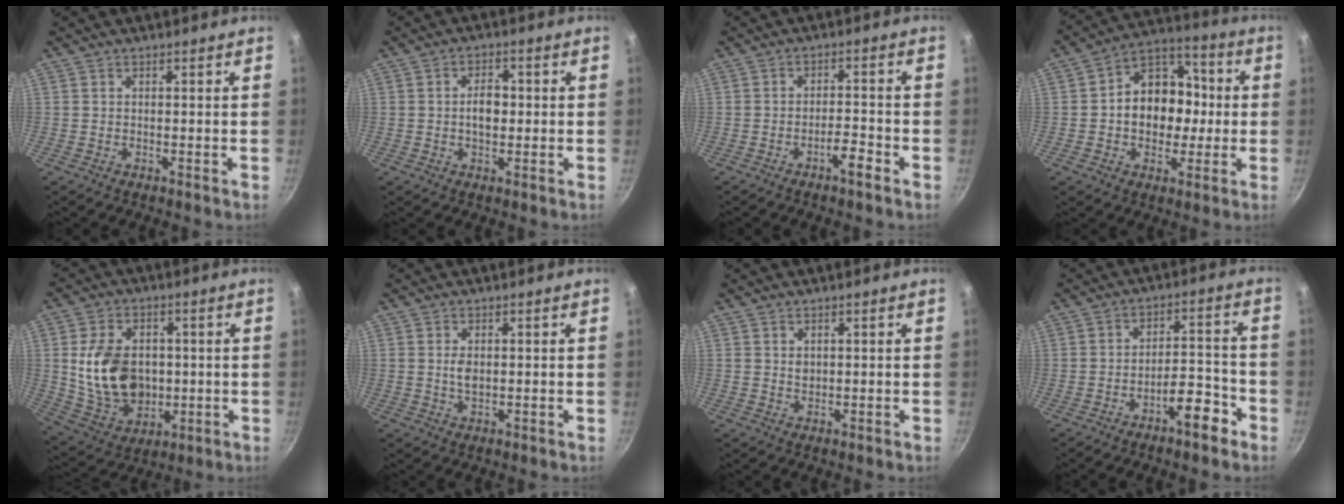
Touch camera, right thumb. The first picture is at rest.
{"total": 4.6, "force": [-0.2, 2.9, 3.6], "torque": [-0.040, 0.012, -0.006]}
{"total": 4.0, "force": [-2.6, 0.9, 2.9], "torque": [-0.044, 0.024, -0.040]}
{"total": 14.8, "force": [-0.3, 11.6, 9.1], "torque": [-0.090, 0.033, -0.020]}
{"total": 15.7, "force": [0.5, 11.6, 10.6], "torque": [-0.168, 0.000, 0.021]}
{"total": 2.6, "force": [0.2, 1.6, 2.1], "torque": [-0.033, -0.001, 0.004]}
{"total": 1.5, "force": [0.4, 1.2, 0.8], "torque": [-0.011, -0.001, 0.007]}
{"total": 7.8, "force": [-4.8, 2.7, 5.5], "torque": [-0.063, 0.052, -0.067]}